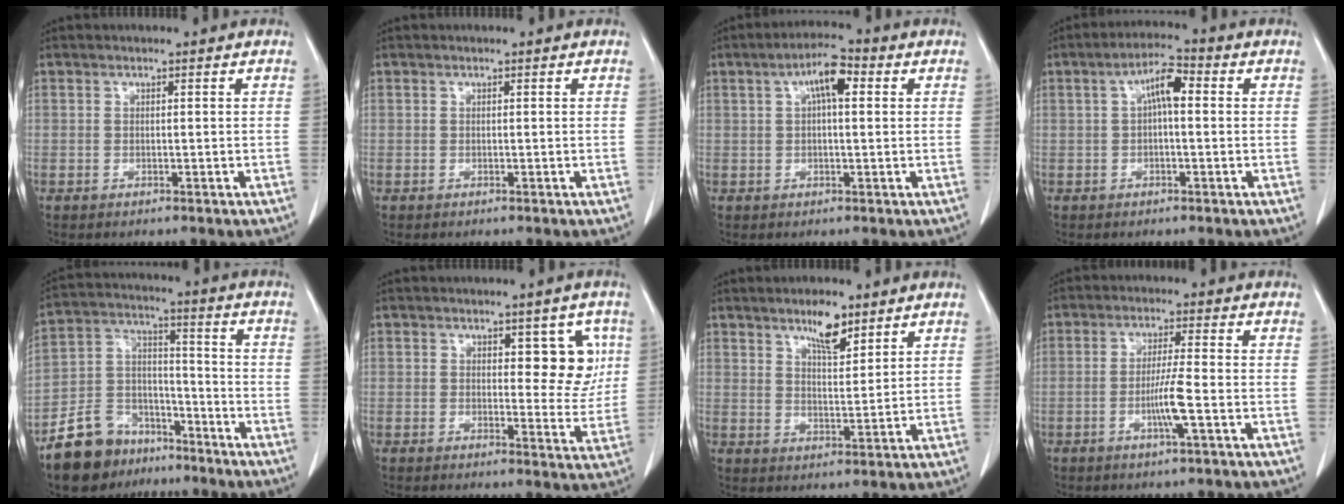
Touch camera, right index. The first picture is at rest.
{"total": 0.0}
{"total": 5.6, "force": [1.6, 1.5, 5.1], "torque": [-0.093, 0.020, 0.024]}
{"total": 5.2, "force": [0.8, 1.4, 4.9], "torque": [-0.090, 0.021, 0.010]}
{"total": 11.7, "force": [-8.6, 7.2, 3.5], "torque": [-0.081, 0.031, -0.151]}
{"total": 6.2, "force": [2.1, 3.1, 4.9], "torque": [-0.041, 0.004, 0.027]}
{"total": 5.6, "force": [4.0, 1.5, 3.6], "torque": [-0.064, -0.001, 0.069]}
{"total": 5.0, "force": [-1.6, -0.6, 4.7], "torque": [-0.088, -0.008, -0.032]}